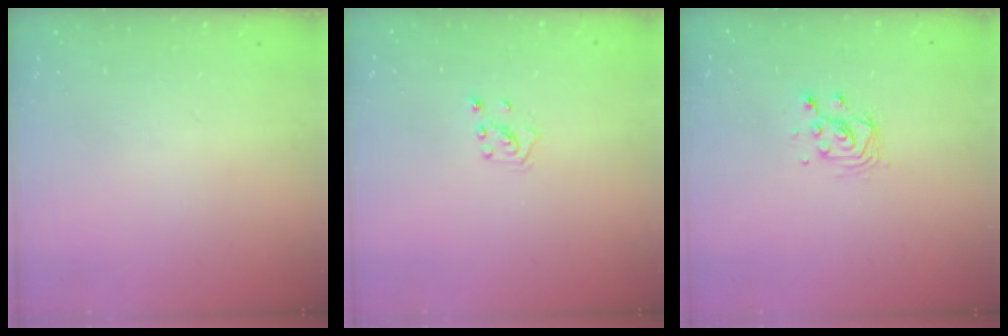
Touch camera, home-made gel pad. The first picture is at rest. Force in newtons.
{"total": 2.8, "press": 2.8, "slide": 0.2}
{"total": 4.2, "press": 4.2, "slide": 0.3}